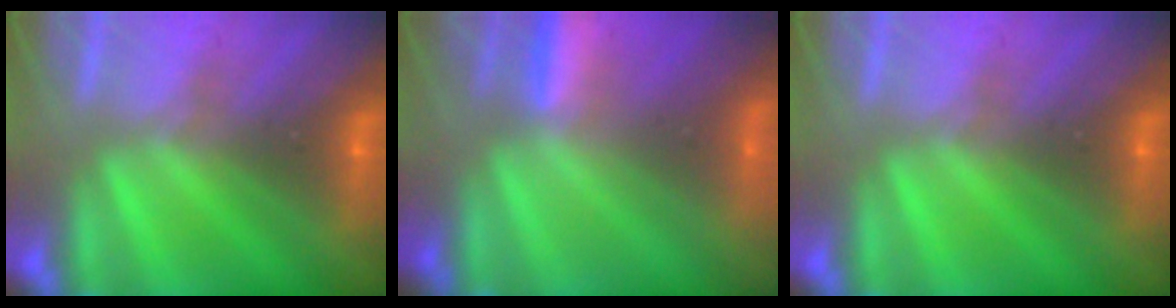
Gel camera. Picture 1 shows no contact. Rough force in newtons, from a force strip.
{"total": 3.0}
{"total": 0.0}